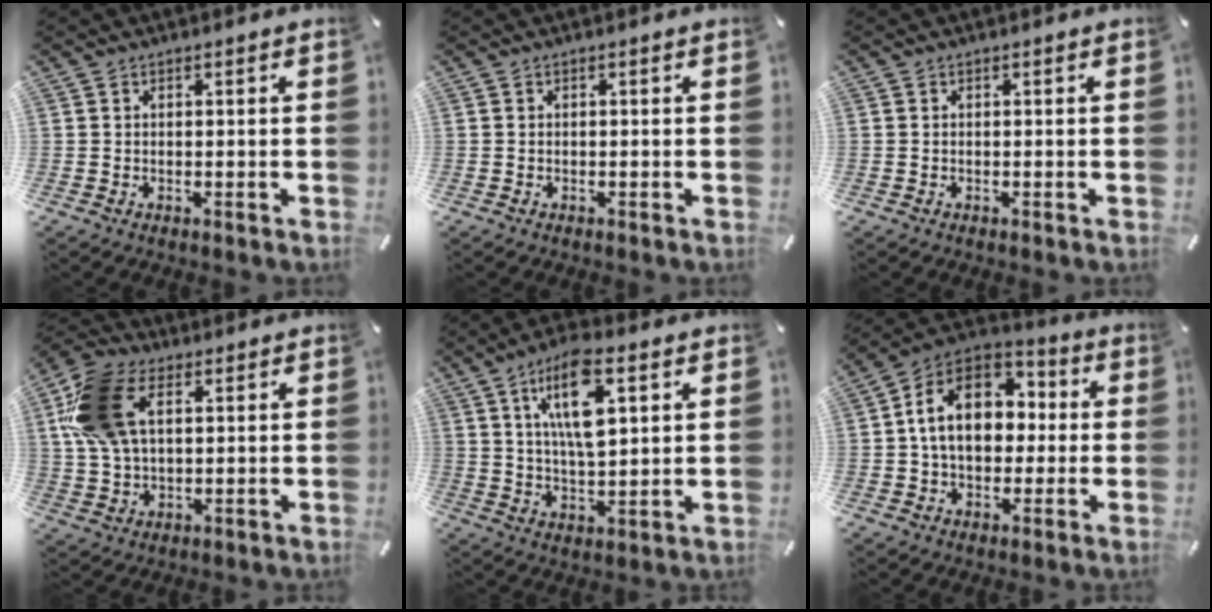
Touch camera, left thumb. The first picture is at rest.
{"total": 0.0}
{"total": 0.0}
{"total": 16.3, "force": [5.0, 10.2, 11.7], "torque": [-0.271, 0.008, 0.091]}
{"total": 13.2, "force": [5.7, 5.2, 10.7], "torque": [-0.196, -0.009, 0.092]}
{"total": 15.4, "force": [0.5, 11.6, 10.1], "torque": [-0.198, 0.013, 0.006]}